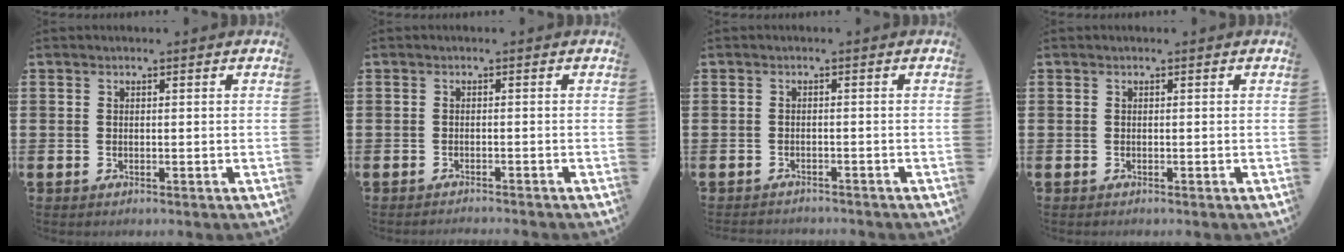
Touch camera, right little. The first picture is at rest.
{"total": 0.8, "force": [-0.8, -0.2, 0.0], "torque": [0.000, -0.001, -0.017]}
{"total": 1.0, "force": [-1.0, 0.0, -0.1], "torque": [-0.001, 0.002, -0.022]}
{"total": 0.0}